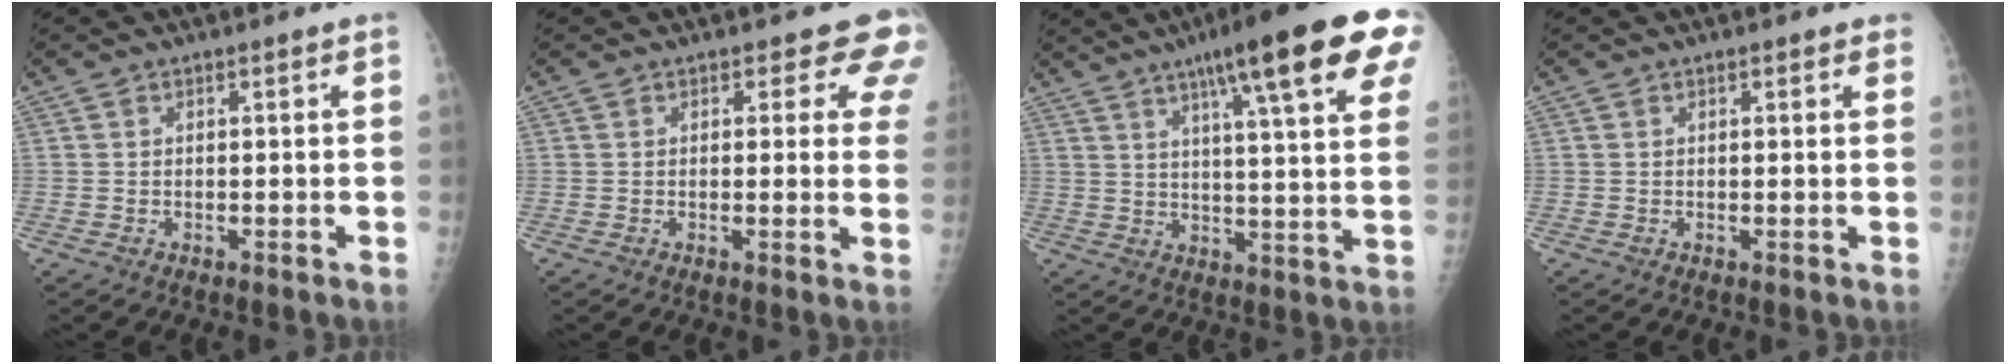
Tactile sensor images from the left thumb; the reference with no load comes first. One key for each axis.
{"total": 6.3, "fx": 4.6, "fy": 3.3, "fz": 2.9, "tx": 0.011, "ty": -0.019, "tz": 0.031}
{"total": 22.7, "fx": 12.3, "fy": 3.5, "fz": 18.8, "tx": -0.259, "ty": -0.017, "tz": 0.163}
{"total": 1.5, "fx": 1.0, "fy": 0.6, "fz": 0.9, "tx": -0.003, "ty": -0.001, "tz": 0.008}